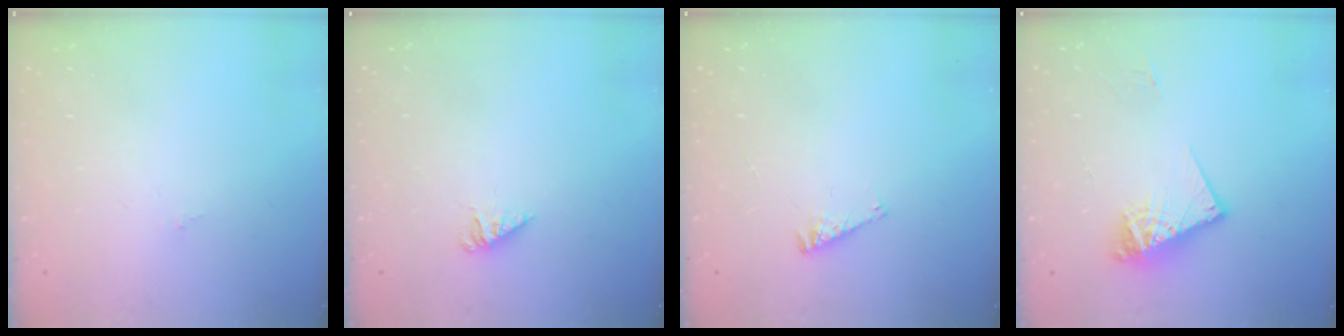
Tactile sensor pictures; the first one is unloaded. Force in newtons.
{"total": 2.4, "press": 2.4, "slide": 0.1}
{"total": 2.6, "press": 2.6, "slide": 0.3}
{"total": 11.8, "press": 11.7, "slide": 1.2}